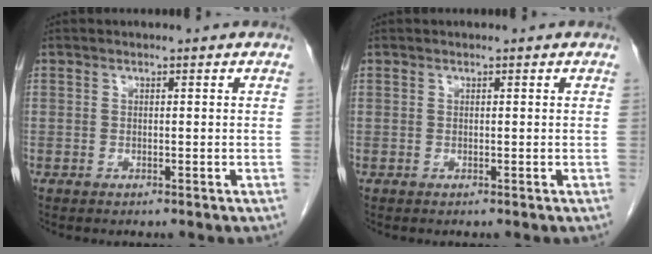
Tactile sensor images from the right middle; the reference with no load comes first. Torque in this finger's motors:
{"motor_torque": [0.03, -0.24, -0.02, 0.00]}